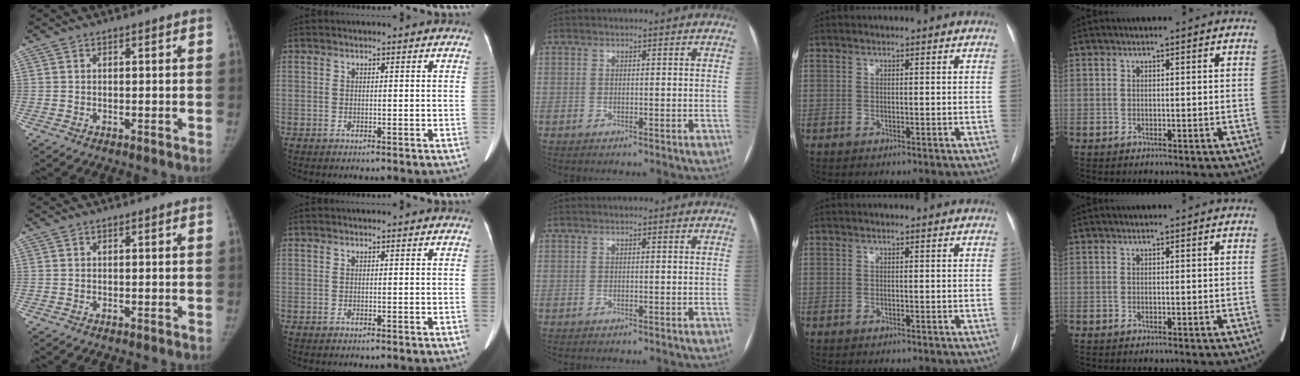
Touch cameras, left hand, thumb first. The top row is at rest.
{}